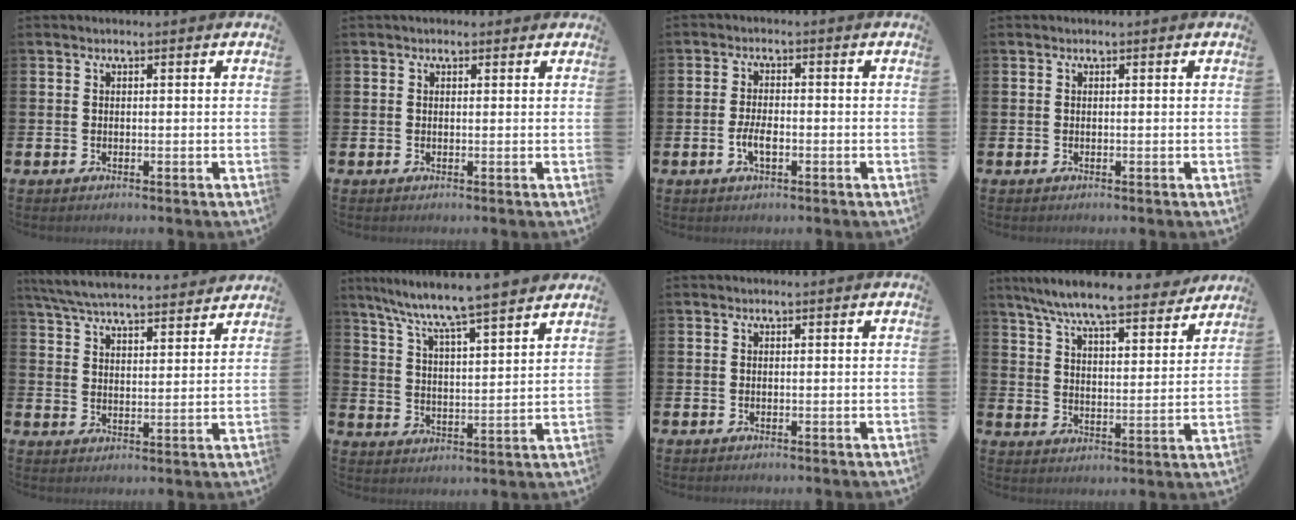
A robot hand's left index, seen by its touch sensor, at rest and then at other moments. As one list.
[{"total": 0.7, "force": [0.5, 0.5, 0.2], "torque": [0.006, 0.003, 0.006]}, {"total": 3.0, "force": [-0.8, 1.3, 2.6], "torque": [-0.045, 0.002, -0.015]}, {"total": 0.0}, {"total": 6.9, "force": [6.6, 0.7, 1.6], "torque": [-0.056, -0.037, 0.119]}, {"total": 8.0, "force": [7.6, -0.4, 2.4], "torque": [-0.080, -0.054, 0.131]}, {"total": 0.0}, {"total": 9.0, "force": [8.4, 0.7, 3.2], "torque": [-0.088, -0.051, 0.146]}]